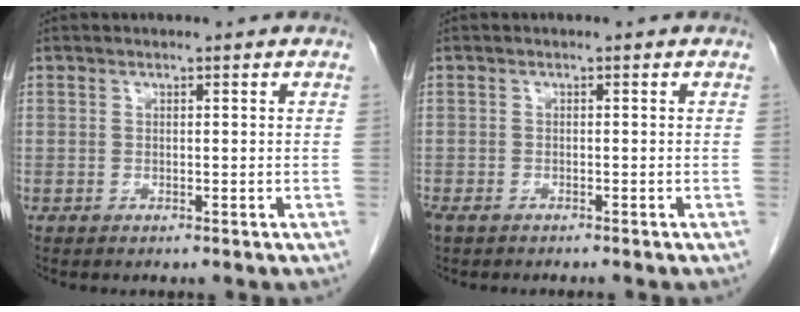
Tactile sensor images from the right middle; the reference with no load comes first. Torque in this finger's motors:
{"motor_torque": [0.06, 0.03, 0.01, 0.01]}